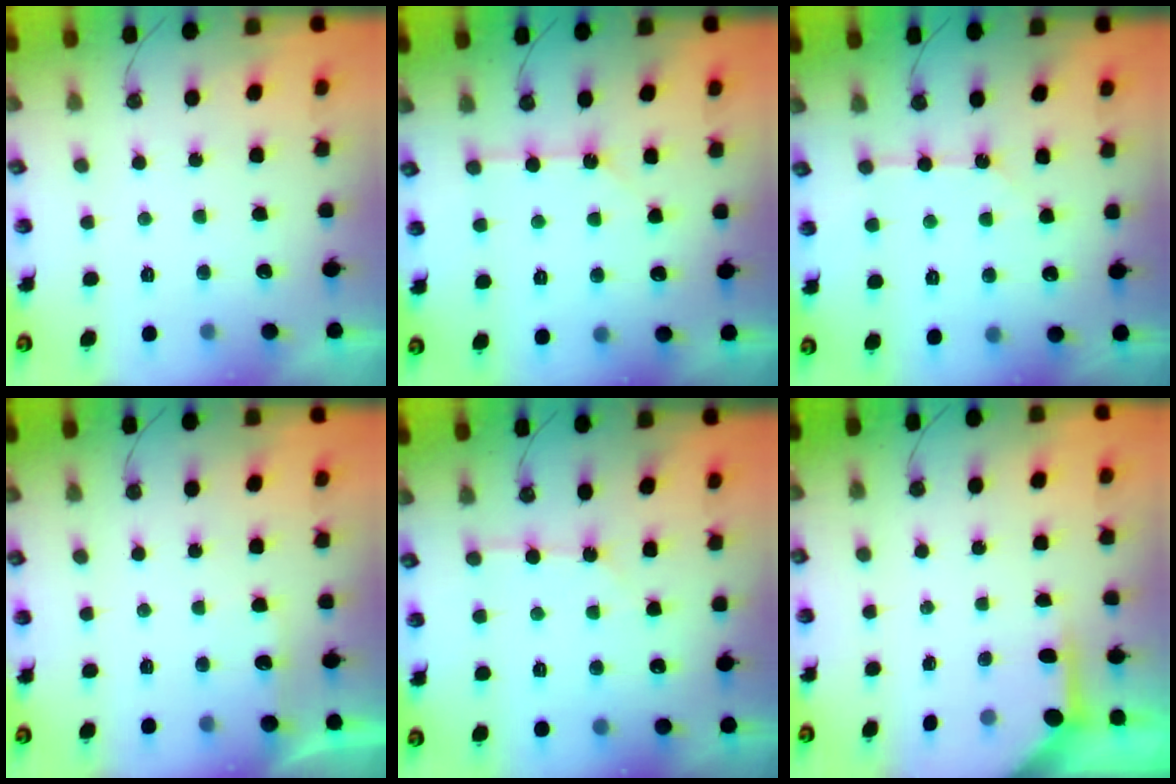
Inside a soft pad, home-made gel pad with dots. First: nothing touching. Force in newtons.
{"total": 4.8, "press": 4.8, "slide": 0.4}
{"total": 8.2, "press": 8.2, "slide": 0.9}
{"total": 3.8, "press": 3.8, "slide": 0.3}
{"total": 2.6, "press": 2.6, "slide": 0.3}
{"total": 3.9, "press": 3.9, "slide": 0.3}